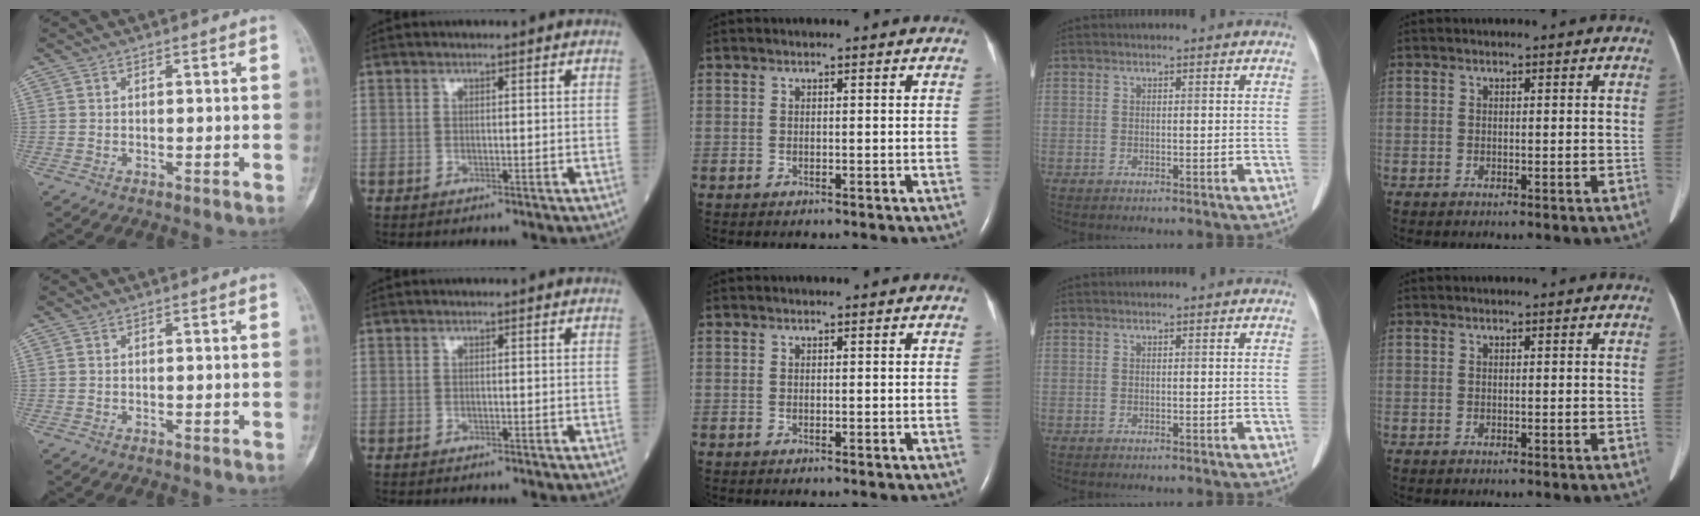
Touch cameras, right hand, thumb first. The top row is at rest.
{}